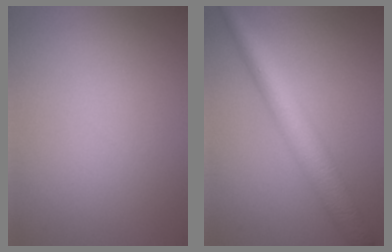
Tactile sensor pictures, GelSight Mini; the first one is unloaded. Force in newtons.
{"total": 5.3, "press": 5.3, "slide": 0.1}